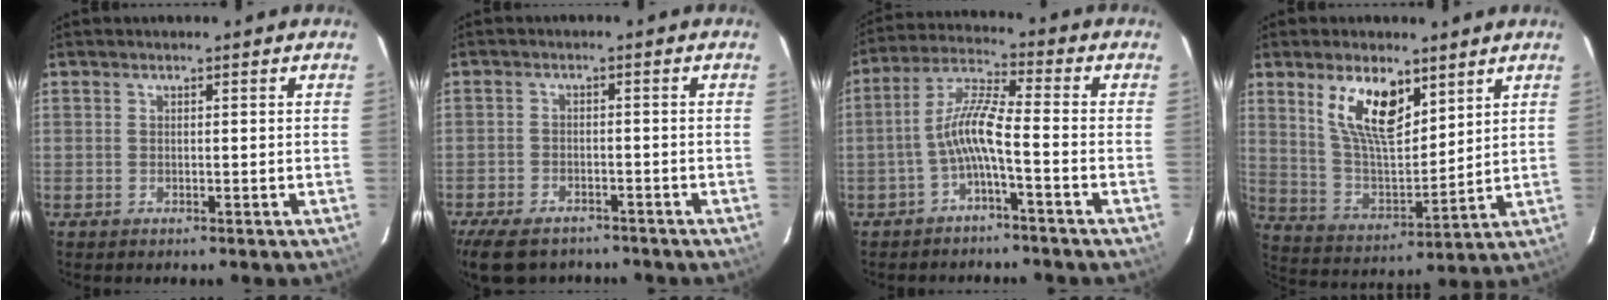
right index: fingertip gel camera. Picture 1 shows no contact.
{"total": 11.1, "force": [-8.4, 5.3, 4.8], "torque": [-0.122, -0.014, -0.136]}
{"total": 7.2, "force": [-2.8, 0.4, 6.6], "torque": [-0.152, 0.017, -0.054]}
{"total": 13.3, "force": [7.4, 5.6, 9.6], "torque": [-0.179, 0.004, 0.151]}